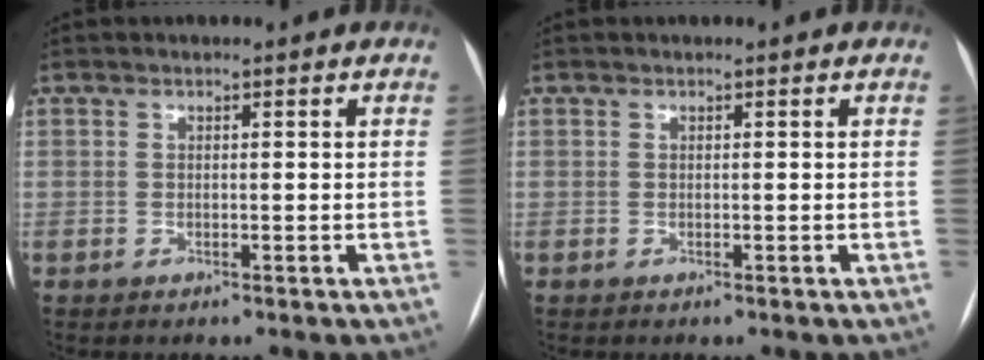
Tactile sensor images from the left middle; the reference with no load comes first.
{"total": 0.0}